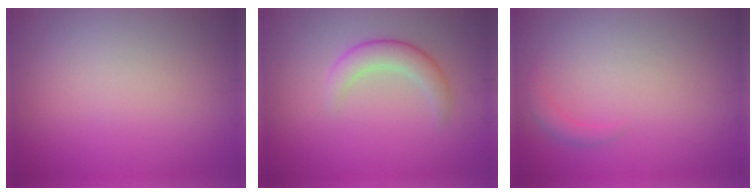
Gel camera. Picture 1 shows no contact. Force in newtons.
{"total": 2.8, "press": 2.8, "slide": 0.2}
{"total": 1.1, "press": 1.1, "slide": 0.1}